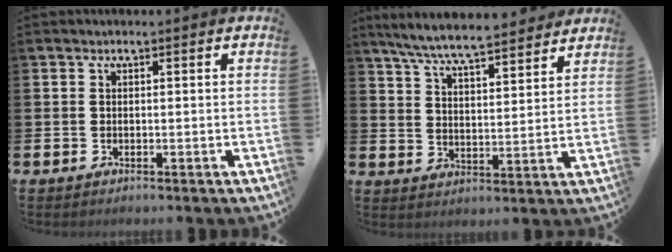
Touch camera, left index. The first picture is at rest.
{"total": 7.4, "force": [7.0, 0.4, 2.3], "torque": [-0.075, -0.043, 0.124]}